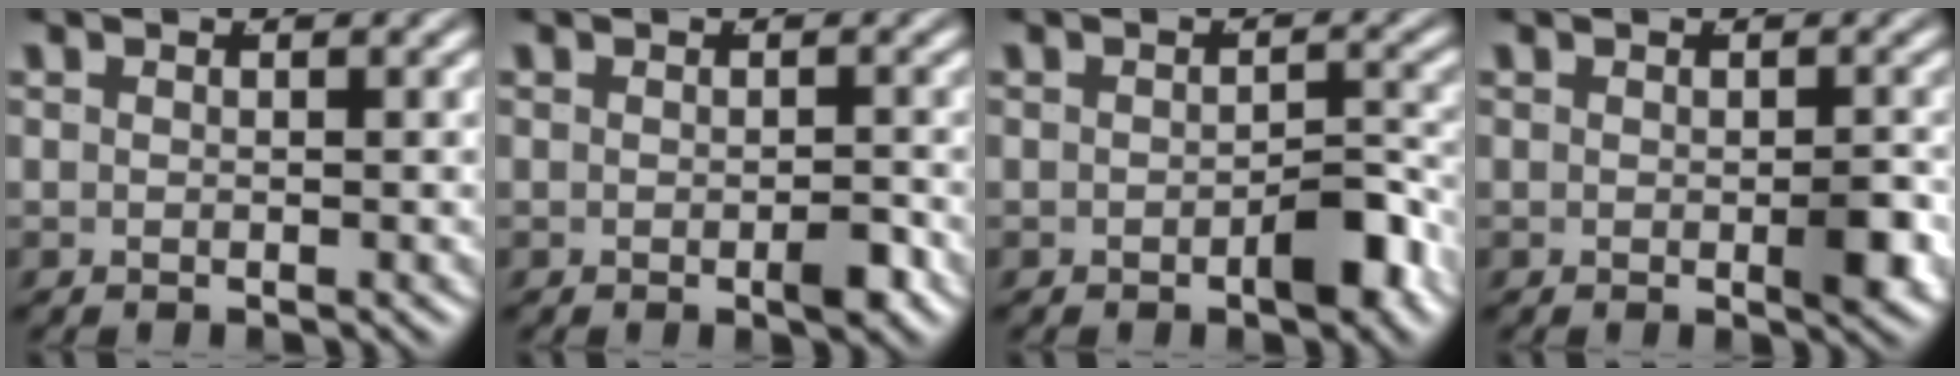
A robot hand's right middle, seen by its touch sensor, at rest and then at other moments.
{"total": 1.4, "force": [-0.7, 0.4, 1.2], "torque": [-0.017, -0.003, -0.013]}
{"total": 2.7, "force": [-1.5, 0.9, 2.1], "torque": [-0.026, -0.003, -0.022]}
{"total": 2.0, "force": [-0.5, 0.9, 1.7], "torque": [-0.025, -0.008, -0.011]}